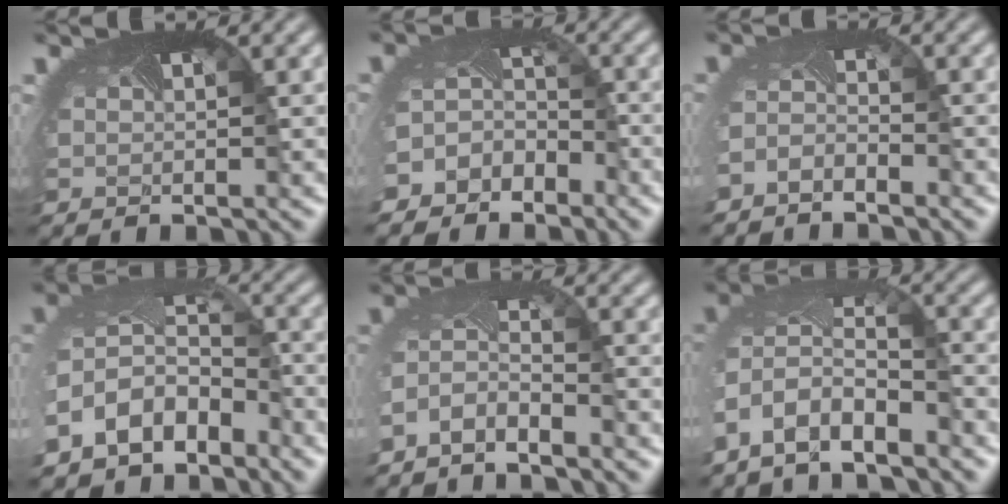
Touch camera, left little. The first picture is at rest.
{"total": 4.7, "force": [-3.6, 2.9, 0.2], "torque": [-0.009, 0.000, -0.054]}
{"total": 2.1, "force": [-2.1, 0.4, -0.2], "torque": [-0.019, -0.012, -0.047]}
{"total": 8.3, "force": [-4.3, 6.0, 3.9], "torque": [-0.107, -0.022, -0.078]}
{"total": 2.8, "force": [-2.6, 0.7, 0.7], "torque": [-0.039, -0.010, -0.059]}
{"total": 5.9, "force": [-3.9, 2.9, 3.3], "torque": [-0.088, -0.019, -0.071]}